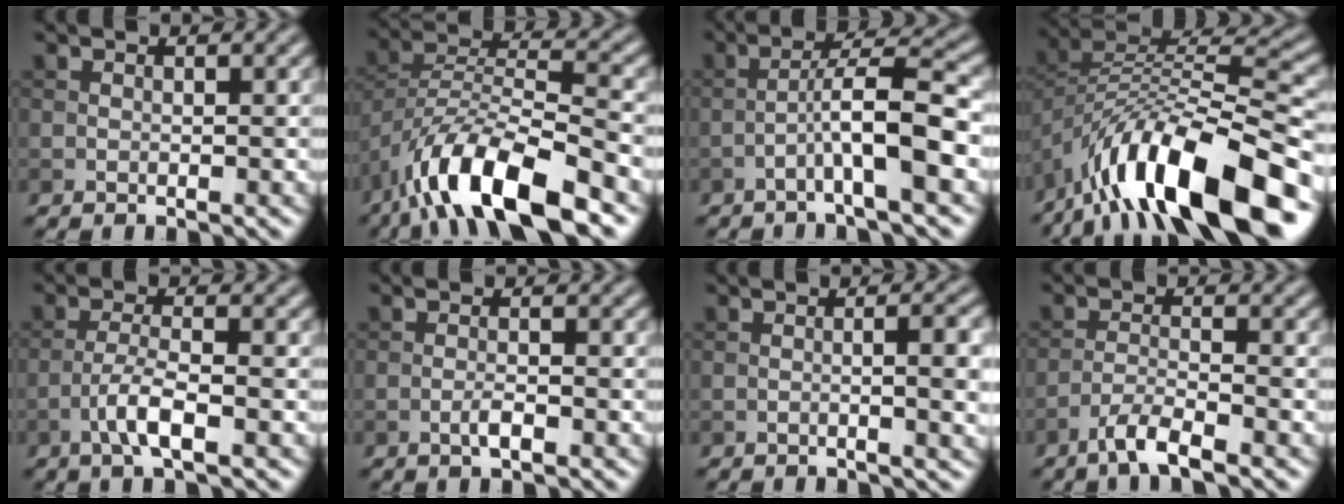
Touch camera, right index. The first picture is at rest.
{"total": 11.3, "force": [-7.5, 3.5, 7.7], "torque": [-0.130, 0.007, -0.150]}
{"total": 5.8, "force": [-2.3, 0.5, 5.3], "torque": [-0.087, 0.024, -0.045]}
{"total": 15.0, "force": [-9.6, 4.9, 10.4], "torque": [-0.186, 0.014, -0.166]}
{"total": 3.5, "force": [-1.7, 0.7, 2.9], "torque": [-0.058, 0.009, -0.040]}
{"total": 1.6, "force": [-0.8, 0.3, 1.4], "torque": [-0.027, 0.002, -0.019]}
{"total": 4.4, "force": [-0.5, 1.2, 4.2], "torque": [-0.057, 0.001, -0.009]}
{"total": 3.4, "force": [-2.5, 0.5, 2.3], "torque": [-0.044, 0.003, -0.056]}